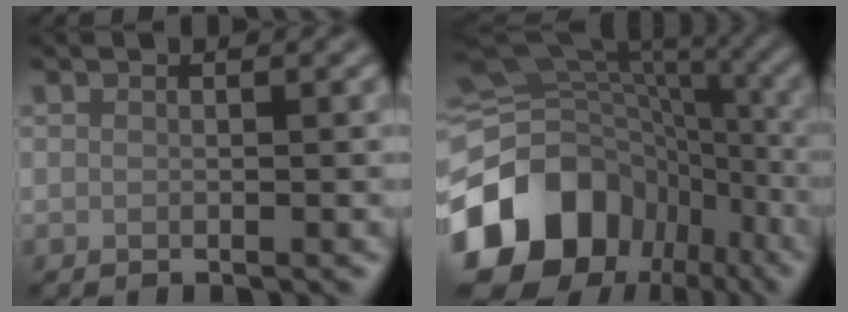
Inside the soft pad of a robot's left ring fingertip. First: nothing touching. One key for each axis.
{"total": 18.0, "fx": -7.8, "fy": 14.0, "fz": 8.2, "tx": -0.179, "ty": -0.015, "tz": -0.111}